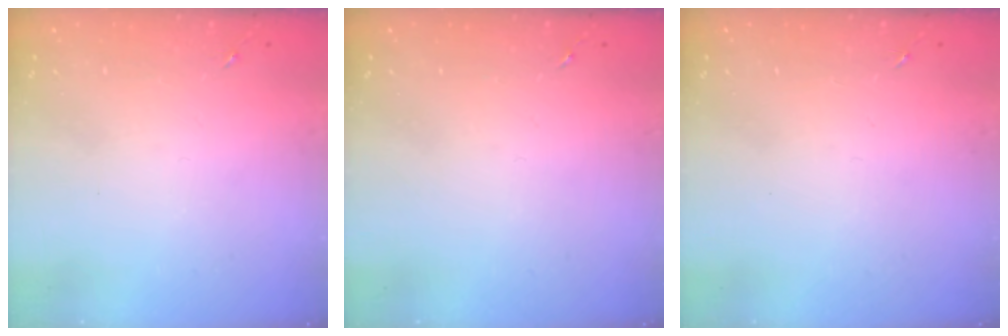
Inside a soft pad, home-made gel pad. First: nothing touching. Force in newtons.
{"total": 0.0}
{"total": 0.0}